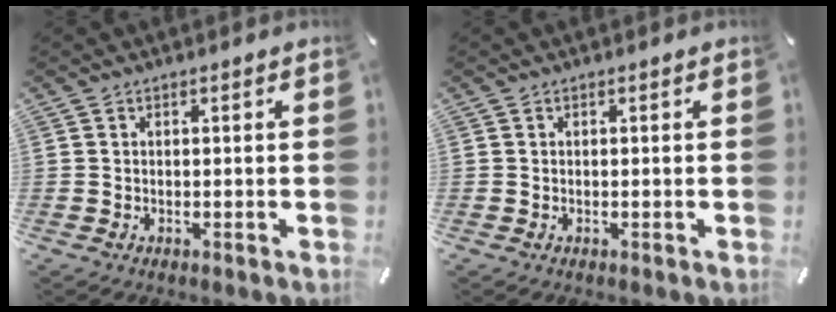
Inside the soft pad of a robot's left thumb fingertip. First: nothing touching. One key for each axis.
{"total": 0.0}